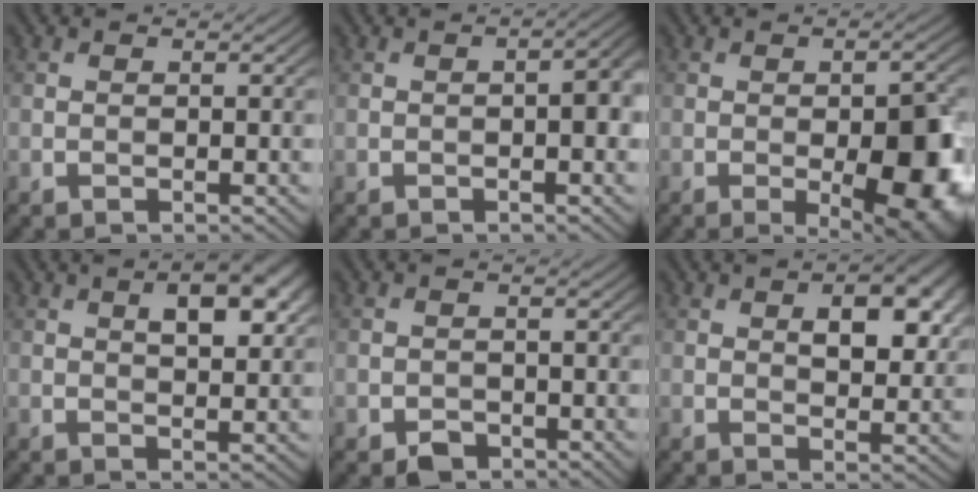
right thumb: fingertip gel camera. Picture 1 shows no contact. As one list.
[{"total": 3.1, "force": [-0.6, 0.9, 2.9], "torque": [-0.041, 0.007, -0.011]}, {"total": 10.8, "force": [-2.7, 4.1, 9.6], "torque": [-0.115, -0.002, -0.034]}, {"total": 6.4, "force": [2.5, 2.7, 5.3], "torque": [-0.078, 0.006, 0.036]}, {"total": 1.9, "force": [-1.3, 1.2, 0.7], "torque": [-0.011, -0.002, -0.025]}, {"total": 7.3, "force": [2.1, 3.6, 5.9], "torque": [-0.083, 0.005, 0.032]}]